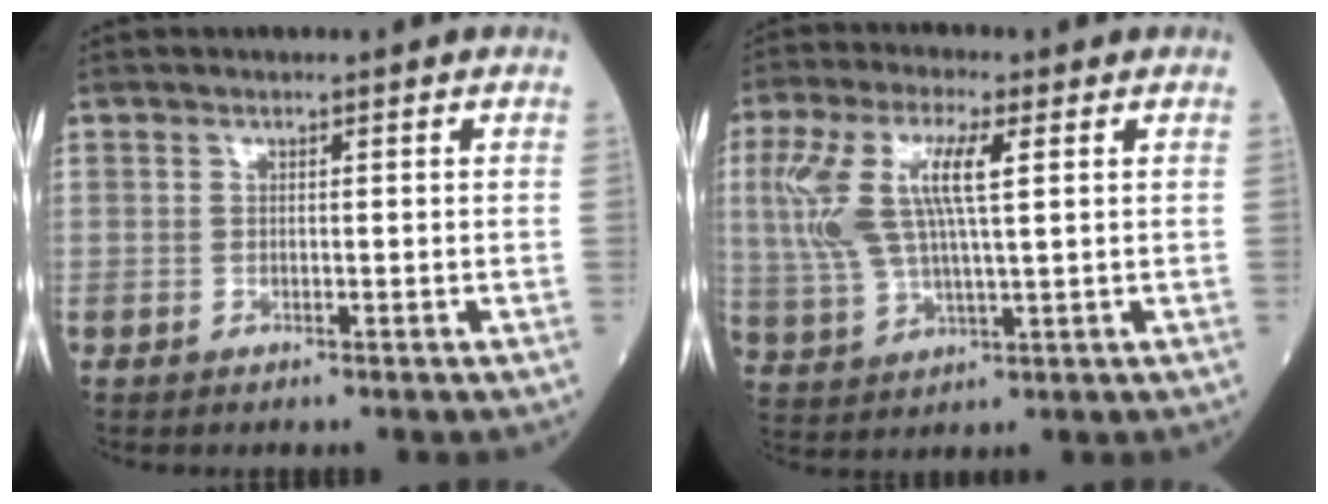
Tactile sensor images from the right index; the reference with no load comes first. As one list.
[{"total": 11.4, "force": [2.7, 2.9, 10.7], "torque": [-0.248, 0.016, 0.055]}]